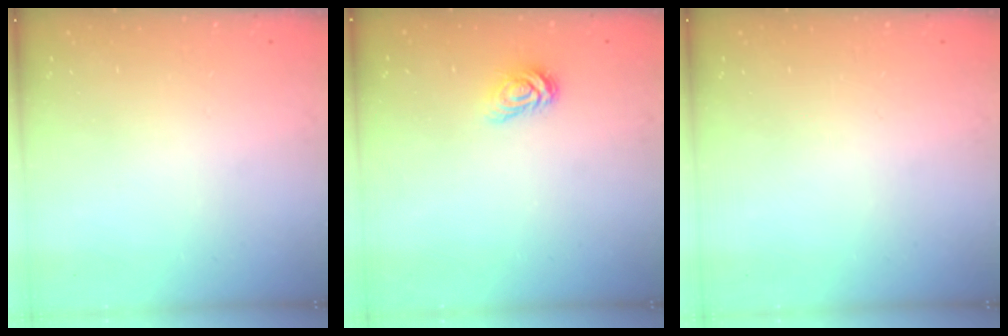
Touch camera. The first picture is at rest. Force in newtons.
{"total": 3.4, "press": 3.4, "slide": 0.4}
{"total": 0.0}